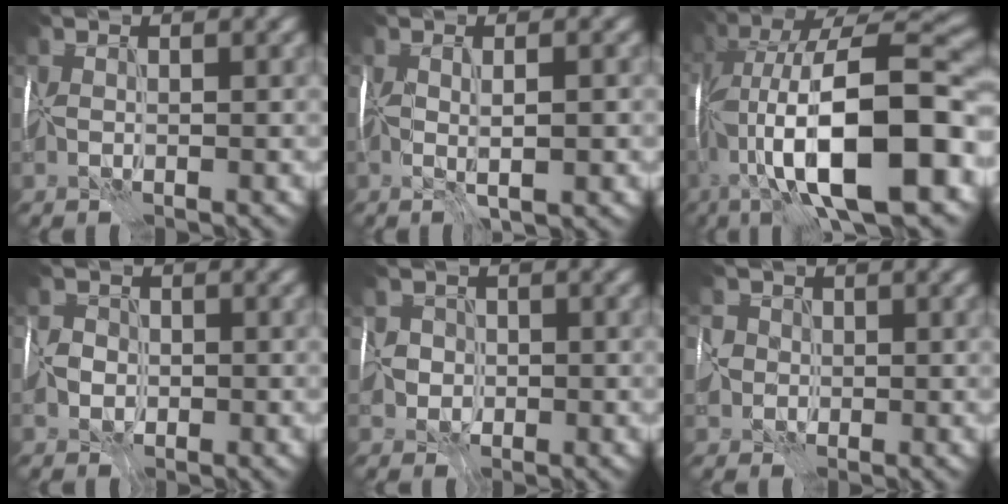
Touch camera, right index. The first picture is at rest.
{"total": 2.1, "force": [-0.8, 0.2, 1.9], "torque": [-0.035, -0.003, -0.014]}
{"total": 16.4, "force": [-4.7, 4.8, 14.9], "torque": [-0.242, 0.021, -0.080]}
{"total": 3.9, "force": [-1.2, 3.3, 1.7], "torque": [-0.019, 0.011, -0.041]}
{"total": 3.5, "force": [-0.9, 3.2, 1.1], "torque": [0.000, 0.015, -0.031]}
{"total": 4.4, "force": [-0.5, 4.2, 1.4], "torque": [-0.020, 0.017, -0.024]}